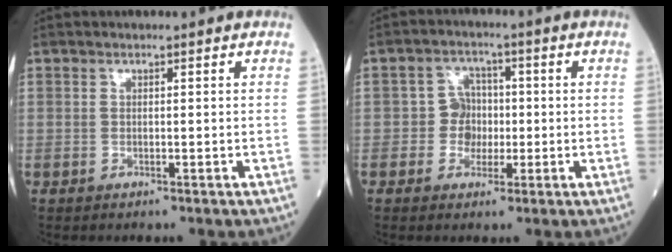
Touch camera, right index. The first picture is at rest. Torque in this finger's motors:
{"motor_torque": [-0.03, -0.03, 0.00, 0.00]}